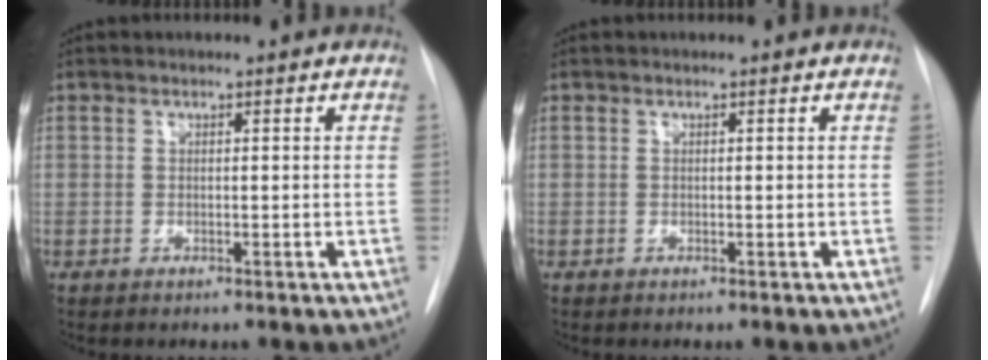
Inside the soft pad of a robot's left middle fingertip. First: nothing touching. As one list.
[{"total": 0.0}]